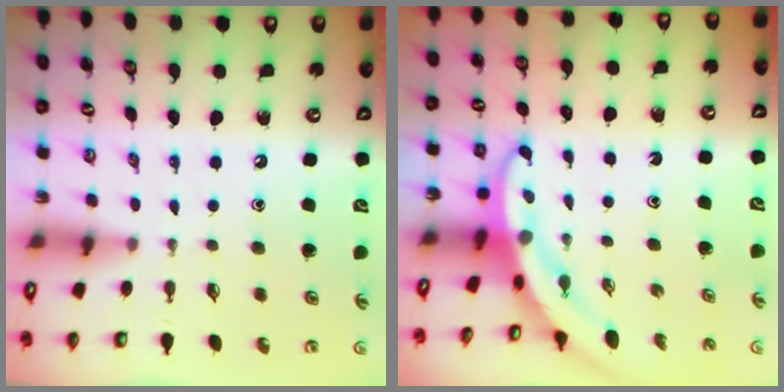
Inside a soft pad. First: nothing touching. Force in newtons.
{"total": 3.9, "press": 3.8, "slide": 0.6}